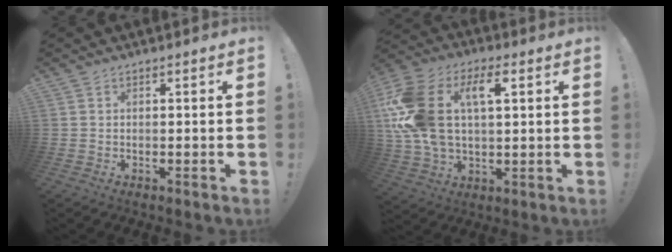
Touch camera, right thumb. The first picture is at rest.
{"total": 19.3, "force": [4.9, 11.9, 14.4], "torque": [-0.305, -0.005, 0.079]}